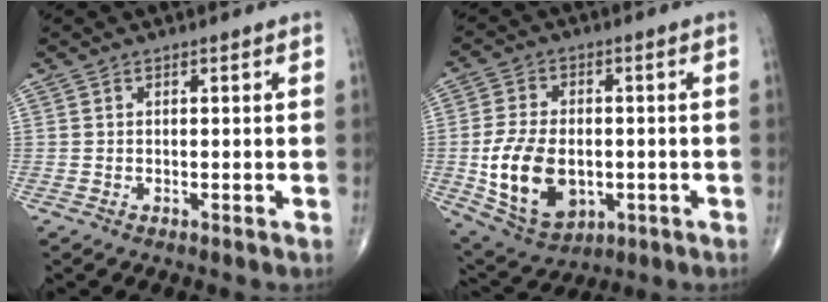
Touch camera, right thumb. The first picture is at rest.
{"total": 14.4, "force": [-2.3, 9.4, 10.7], "torque": [-0.180, 0.000, -0.024]}